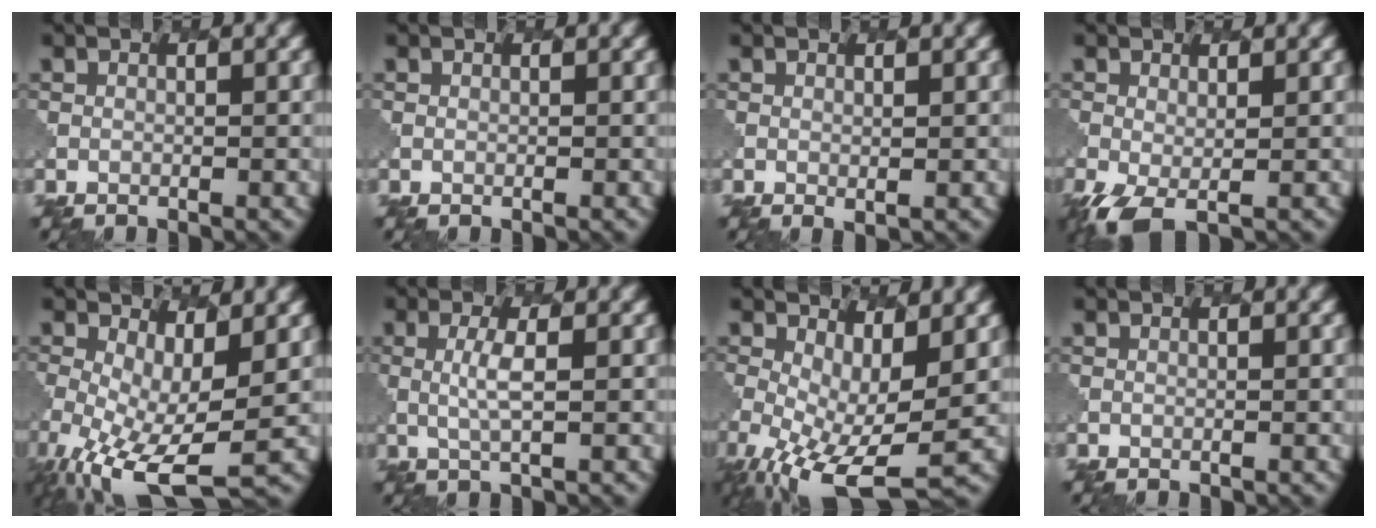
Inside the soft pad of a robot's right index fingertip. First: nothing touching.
{"total": 0.0}
{"total": 0.5, "force": [0.3, 0.0, 0.4], "torque": [-0.008, -0.007, 0.009]}
{"total": 2.8, "force": [-1.4, 1.2, 2.1], "torque": [-0.057, -0.014, -0.023]}
{"total": 9.1, "force": [-2.7, 3.9, 7.7], "torque": [-0.164, -0.032, -0.035]}
{"total": 1.9, "force": [0.4, 0.4, 1.8], "torque": [-0.043, -0.004, 0.011]}
{"total": 9.0, "force": [-2.5, 3.9, 7.8], "torque": [-0.161, -0.028, -0.031]}
{"total": 0.0}